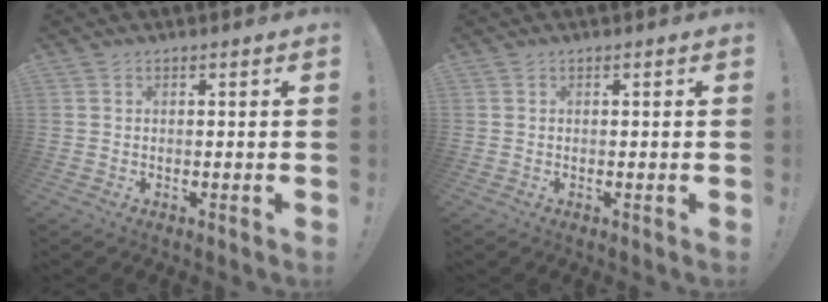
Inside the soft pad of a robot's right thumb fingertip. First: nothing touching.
{"total": 0.0}